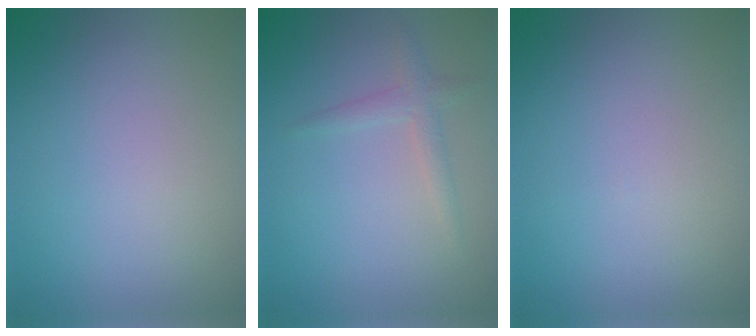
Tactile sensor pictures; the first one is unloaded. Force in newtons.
{"total": 1.6, "press": 1.6, "slide": 0.0}
{"total": 0.0}